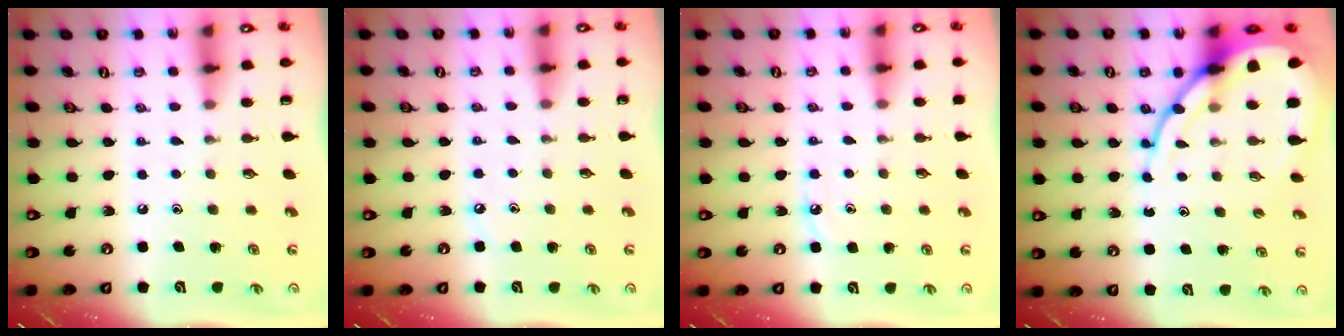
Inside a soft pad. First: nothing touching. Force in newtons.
{"total": 2.4, "press": 2.4, "slide": 0.3}
{"total": 4.5, "press": 4.5, "slide": 0.4}
{"total": 13.5, "press": 13.4, "slide": 1.5}